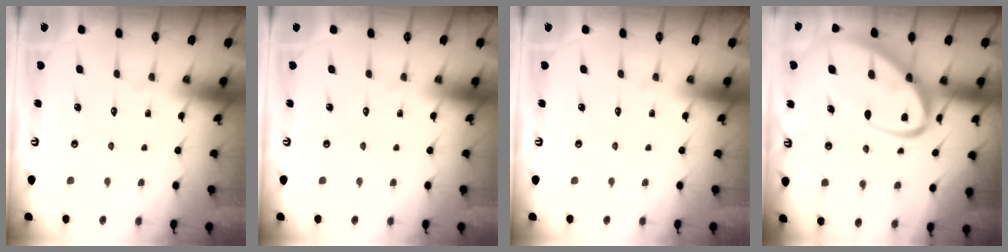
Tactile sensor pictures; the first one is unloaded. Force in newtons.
{"total": 0.0}
{"total": 0.0}
{"total": 15.8, "press": 15.7, "slide": 1.5}